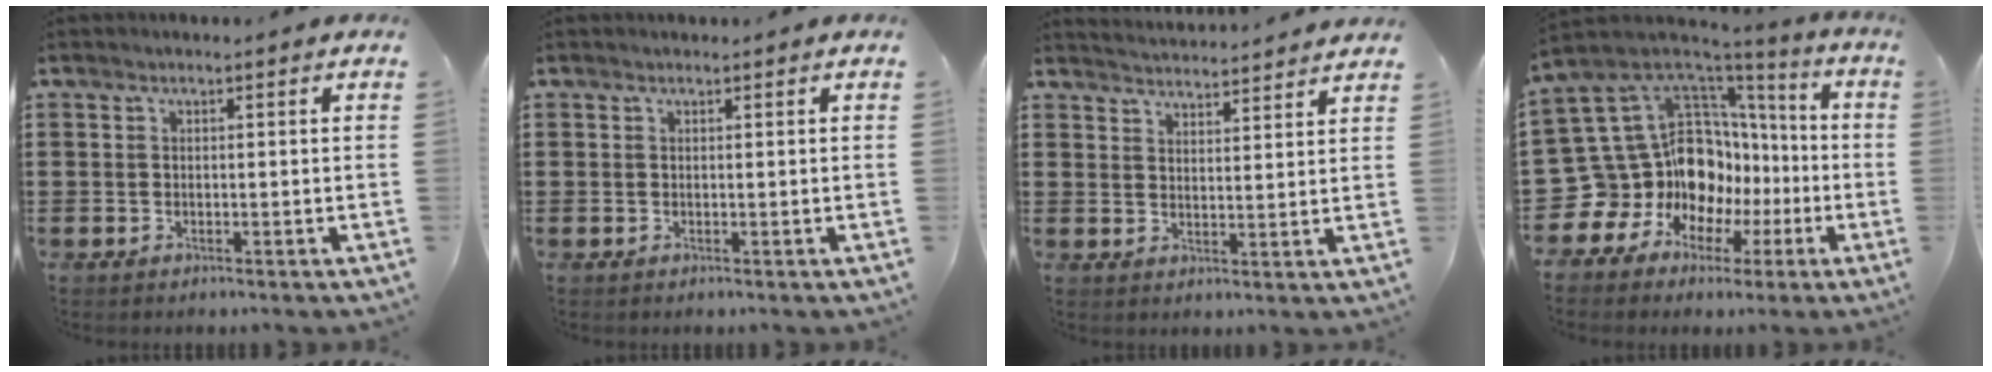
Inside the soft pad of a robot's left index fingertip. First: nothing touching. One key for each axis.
{"total": 0.0}
{"total": 3.5, "fx": 3.4, "fy": -0.5, "fz": -0.3, "tx": -0.006, "ty": -0.021, "tz": 0.061}
{"total": 16.3, "fx": -1.1, "fy": 14.5, "fz": 7.4, "tx": -0.202, "ty": -0.039, "tz": 0.012}